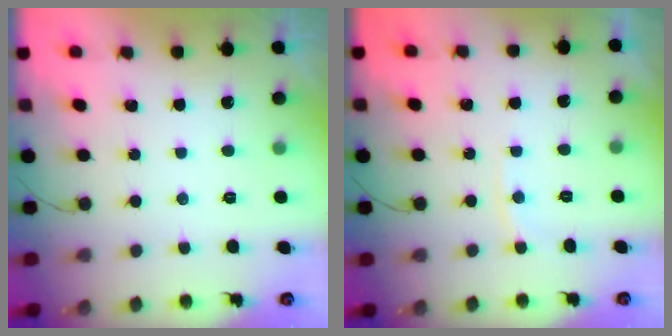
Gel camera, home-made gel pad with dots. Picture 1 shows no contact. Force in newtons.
{"total": 3.4, "press": 3.4, "slide": 0.5}